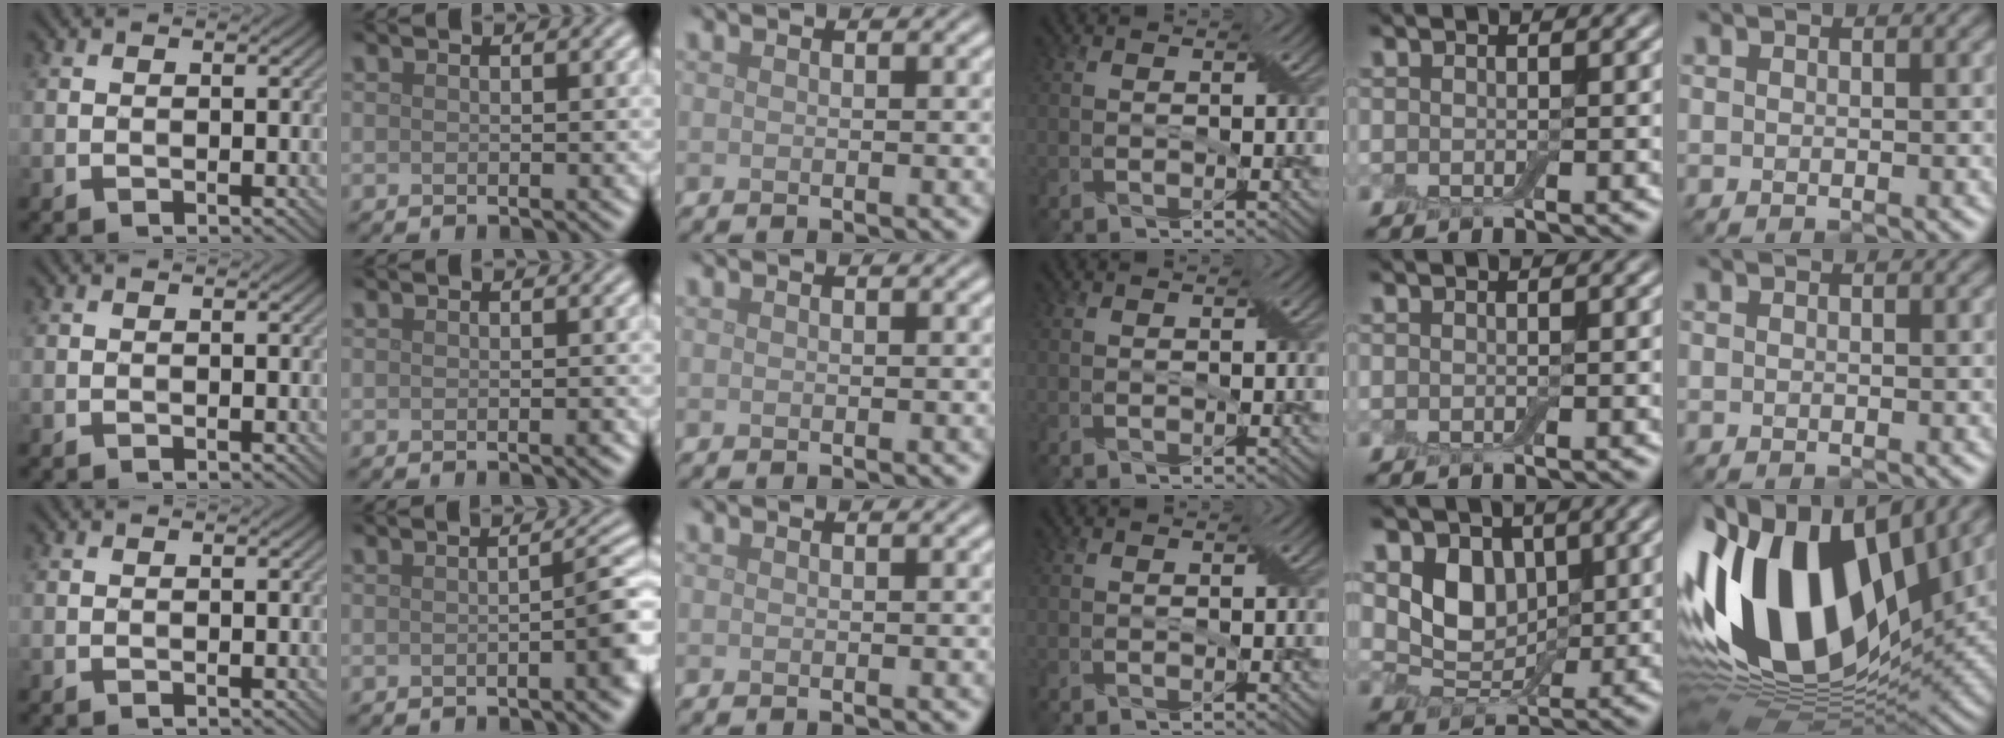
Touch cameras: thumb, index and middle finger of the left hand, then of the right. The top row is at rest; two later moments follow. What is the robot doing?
{"motion": "extract", "object": "drawer"}